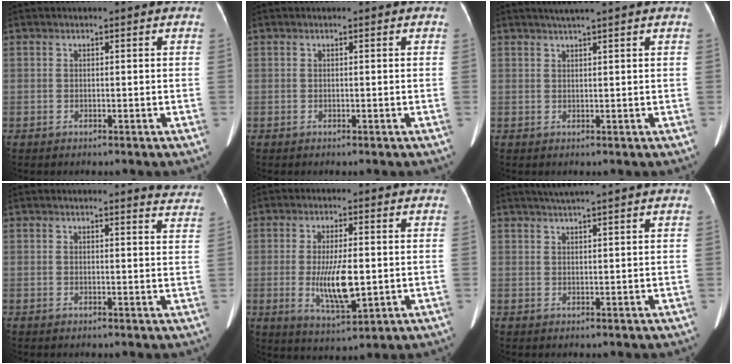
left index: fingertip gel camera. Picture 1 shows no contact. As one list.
[{"total": 0.0}, {"total": 2.8, "force": [2.2, -0.8, 1.5], "torque": [-0.018, 0.012, 0.040]}, {"total": 6.1, "force": [6.0, 0.6, 0.8], "torque": [0.006, -0.031, 0.034]}, {"total": 8.3, "force": [-0.9, 2.2, 7.9], "torque": [-0.154, -0.017, -0.007]}, {"total": 3.6, "force": [3.0, -1.1, 1.8], "torque": [-0.025, 0.015, 0.053]}]